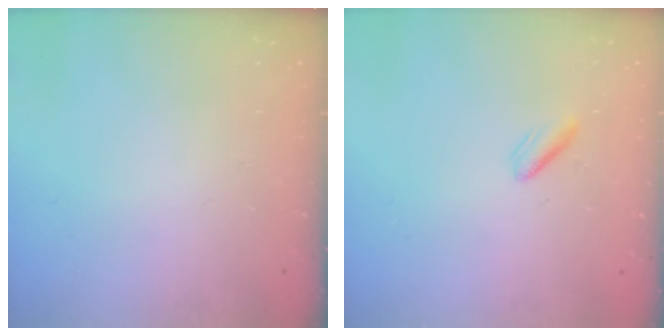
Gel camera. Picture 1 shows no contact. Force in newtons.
{"total": 2.1, "press": 2.0, "slide": 0.7}